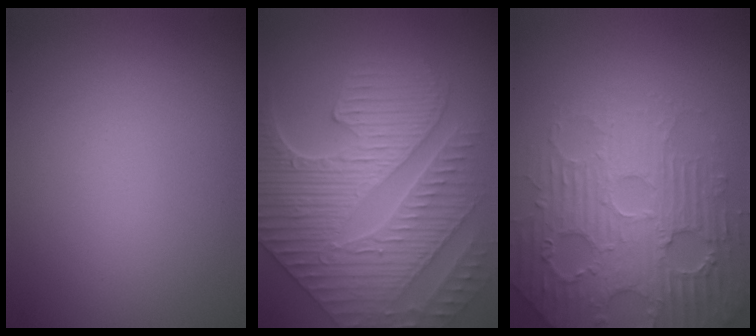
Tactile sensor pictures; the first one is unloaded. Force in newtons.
{"total": 8.2, "press": 6.9, "slide": 4.5}
{"total": 5.3, "press": 5.2, "slide": 1.2}